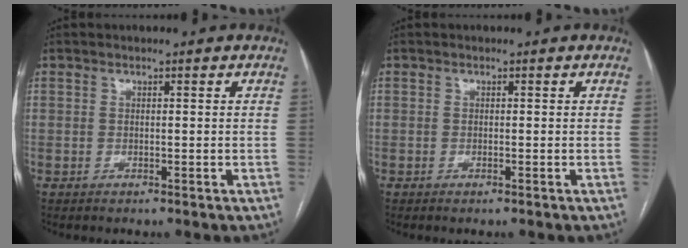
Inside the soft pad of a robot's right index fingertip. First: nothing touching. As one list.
[{"total": 0.0}]